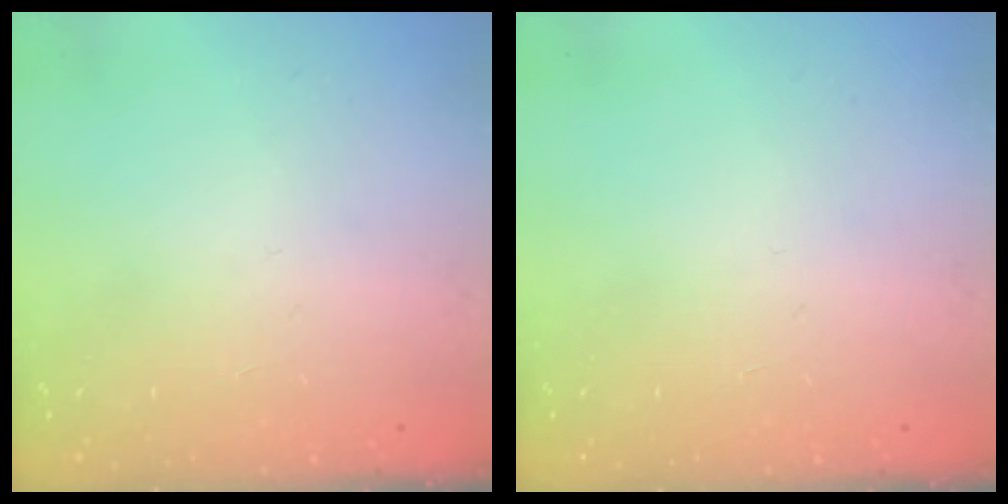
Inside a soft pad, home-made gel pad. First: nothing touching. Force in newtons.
{"total": 0.0}